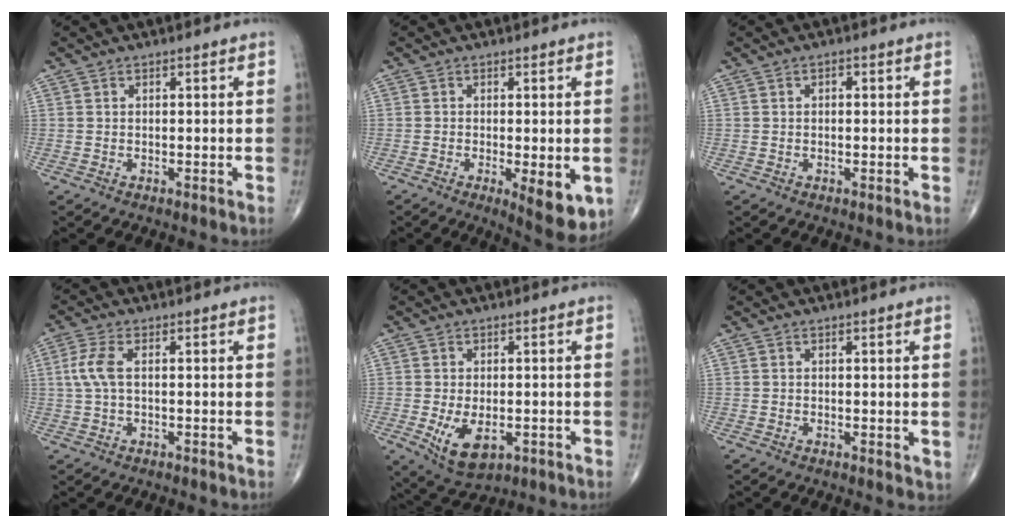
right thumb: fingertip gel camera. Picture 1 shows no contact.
{"total": 8.0, "force": [-2.2, 2.6, 7.2], "torque": [-0.096, -0.018, -0.028]}
{"total": 0.8, "force": [0.2, 0.4, 0.6], "torque": [-0.008, 0.002, 0.000]}
{"total": 4.5, "force": [0.5, 1.9, 4.0], "torque": [-0.114, 0.009, 0.006]}
{"total": 7.9, "force": [-2.1, 4.4, 6.2], "torque": [-0.102, -0.010, -0.022]}
{"total": 1.4, "force": [0.1, 0.8, 1.1], "torque": [-0.012, -0.005, -0.001]}